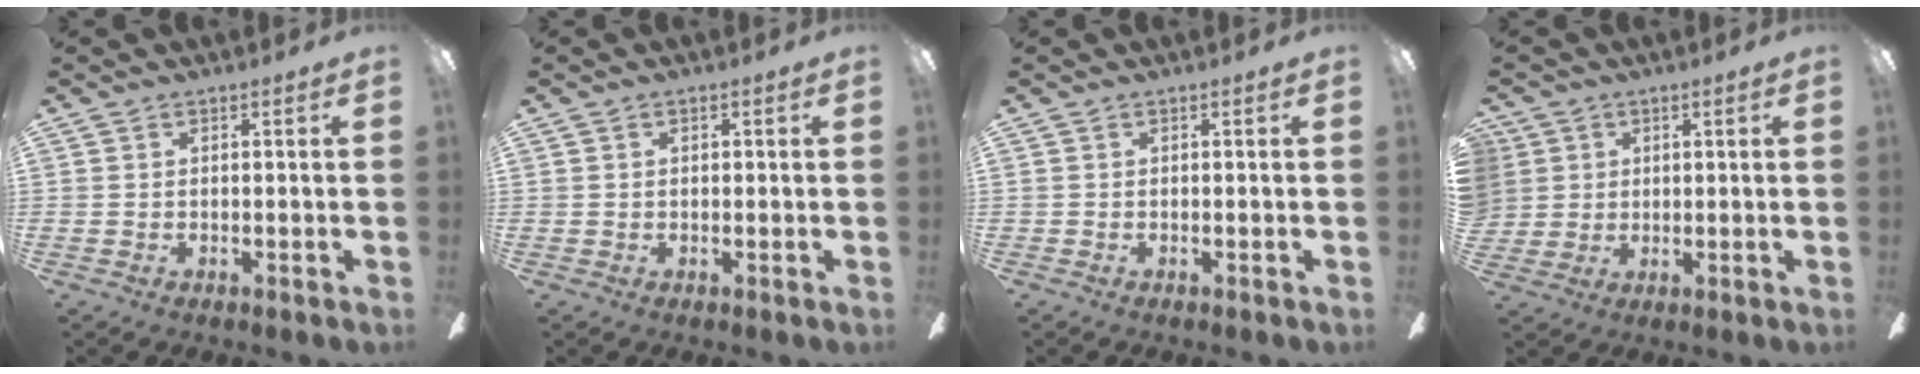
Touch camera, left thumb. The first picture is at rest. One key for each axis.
{"total": 0.8, "fx": 0.1, "fy": 0.6, "fz": 0.6, "tx": -0.011, "ty": 0.004, "tz": 0.002}
{"total": 0.0}
{"total": 4.6, "fx": 1.9, "fy": 4.2, "fz": 0.1, "tx": -0.012, "ty": 0.004, "tz": 0.035}